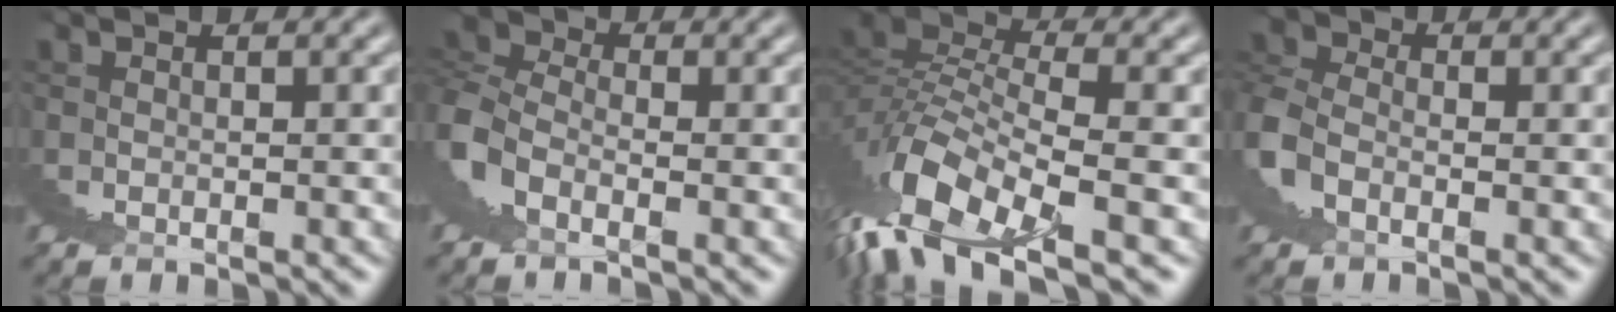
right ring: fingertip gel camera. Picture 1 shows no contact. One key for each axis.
{"total": 7.8, "fx": 3.5, "fy": 6.0, "fz": 3.5, "tx": -0.078, "ty": 0.019, "tz": 0.042}
{"total": 3.4, "fx": 0.8, "fy": -0.1, "fz": 3.3, "tx": -0.073, "ty": 0.014, "tz": 0.011}
{"total": 7.0, "fx": 2.1, "fy": 6.4, "fz": 1.8, "tx": -0.052, "ty": 0.013, "tz": 0.018}